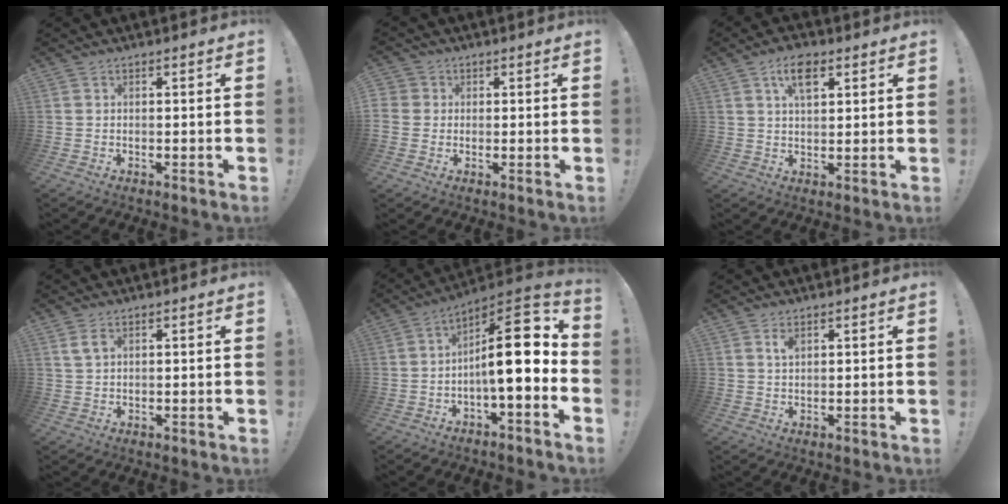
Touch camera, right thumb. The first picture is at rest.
{"total": 5.5, "force": [0.8, 5.4, 0.9], "torque": [-0.022, 0.001, 0.017]}
{"total": 7.8, "force": [3.5, 4.2, 5.5], "torque": [-0.092, 0.000, 0.062]}
{"total": 3.0, "force": [1.3, 1.4, 2.3], "torque": [-0.040, -0.001, 0.024]}
{"total": 16.8, "force": [0.3, 5.2, 15.9], "torque": [-0.225, 0.002, 0.004]}
{"total": 2.2, "force": [1.1, 0.9, 1.6], "torque": [-0.026, -0.002, 0.017]}